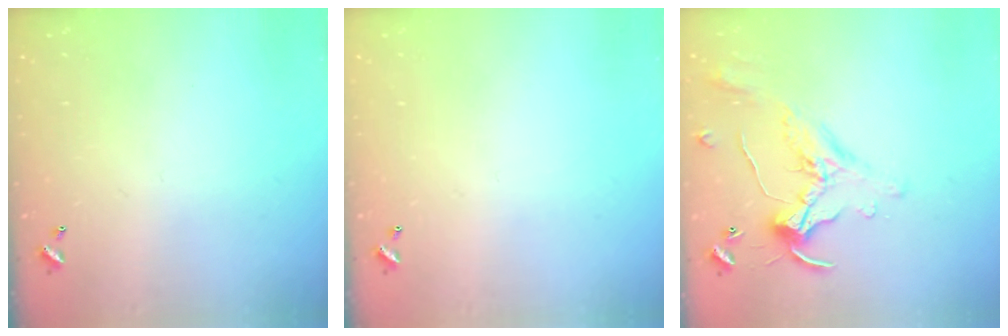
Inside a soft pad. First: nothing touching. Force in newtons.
{"total": 0.0}
{"total": 1.1, "press": 1.0, "slide": 0.4}